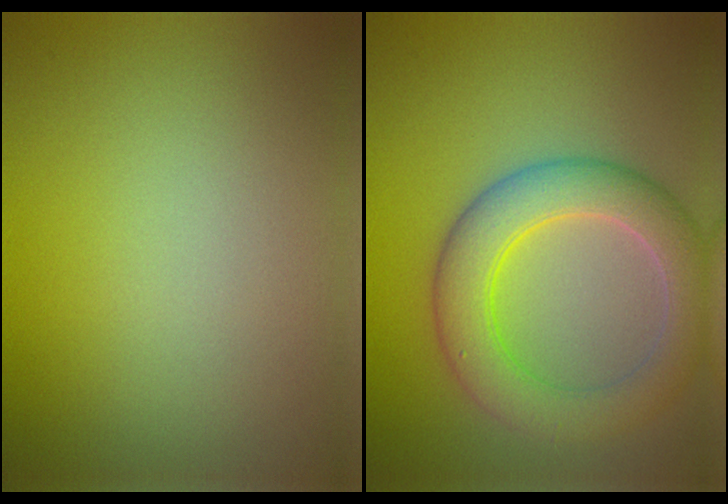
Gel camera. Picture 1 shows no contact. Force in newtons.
{"total": 6.1, "press": 6.1, "slide": 0.5}